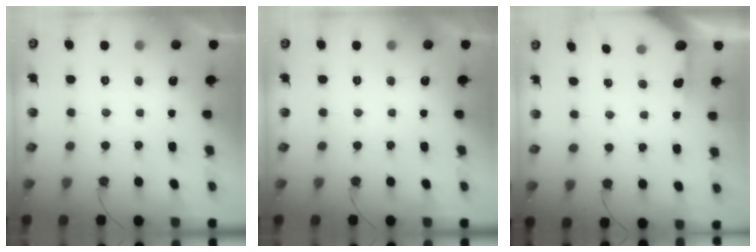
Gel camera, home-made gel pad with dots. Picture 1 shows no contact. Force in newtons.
{"total": 0.0}
{"total": 4.9, "press": 4.9, "slide": 0.3}